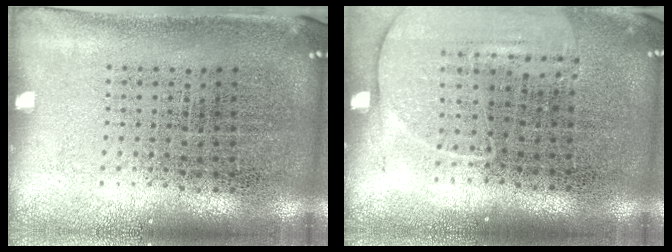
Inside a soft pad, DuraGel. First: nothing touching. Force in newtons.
{"total": 1.4, "press": 1.3, "slide": 0.4}